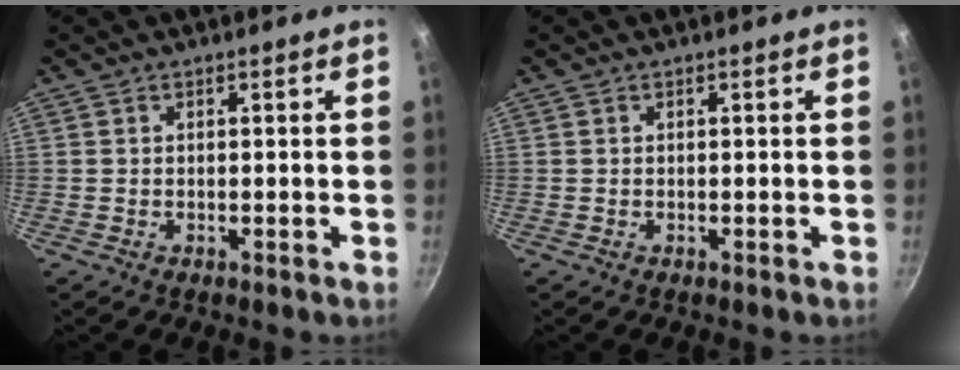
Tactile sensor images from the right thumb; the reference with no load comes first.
{"total": 0.0}